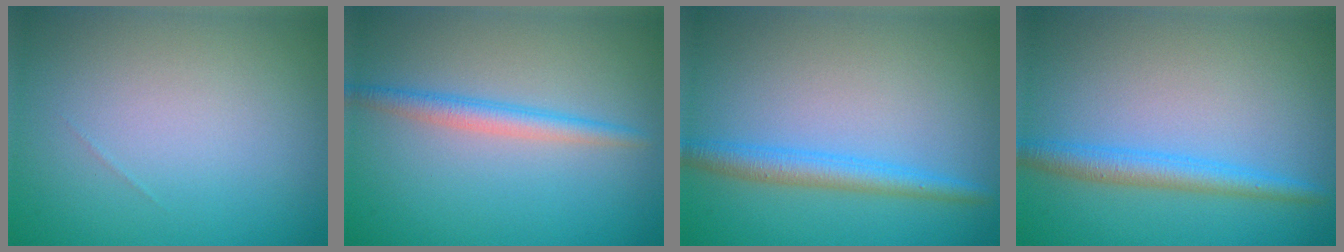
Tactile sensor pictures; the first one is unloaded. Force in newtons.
{"total": 2.2, "press": 2.2, "slide": 0.0}
{"total": 2.7, "press": 2.7, "slide": 0.1}
{"total": 2.7, "press": 2.7, "slide": 0.1}